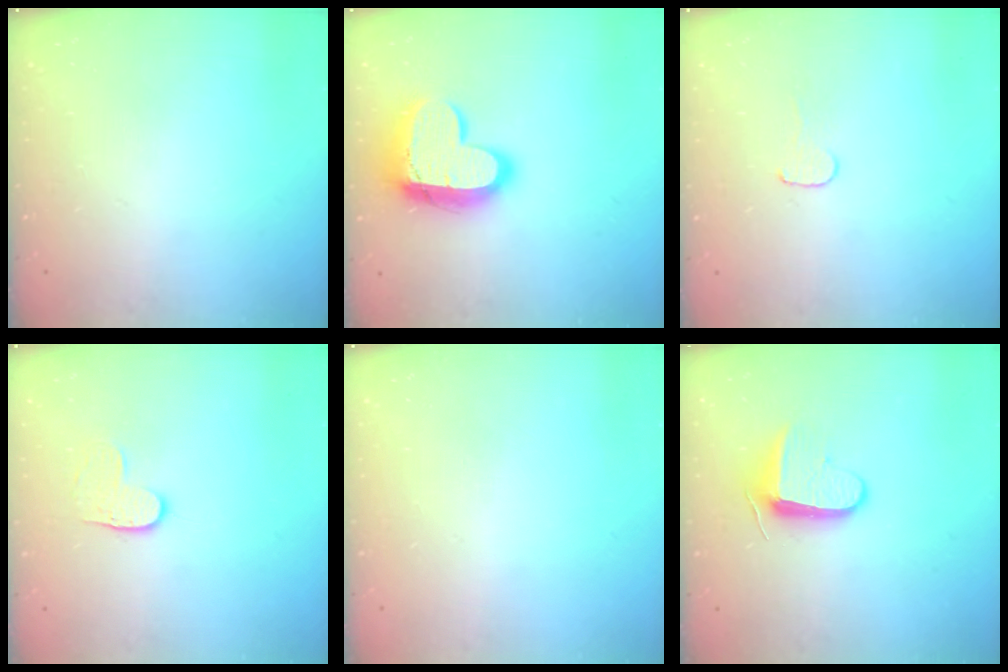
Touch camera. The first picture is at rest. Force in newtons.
{"total": 16.4, "press": 16.3, "slide": 1.5}
{"total": 4.1, "press": 4.1, "slide": 0.4}
{"total": 4.0, "press": 3.9, "slide": 0.4}
{"total": 0.0}
{"total": 9.3, "press": 9.3, "slide": 0.6}